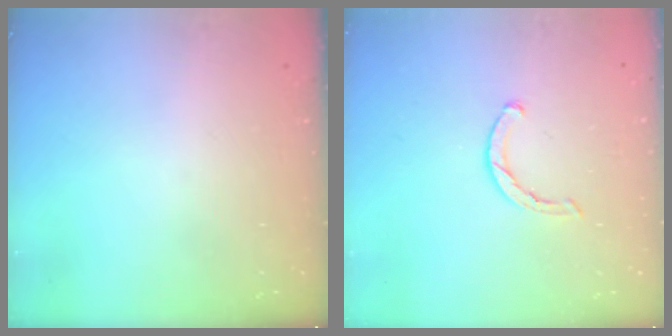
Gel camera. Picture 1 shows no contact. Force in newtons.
{"total": 1.8, "press": 1.8, "slide": 0.3}